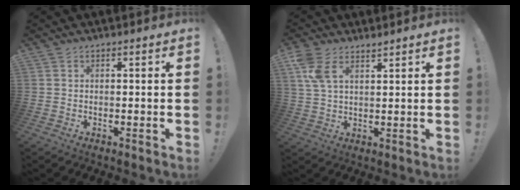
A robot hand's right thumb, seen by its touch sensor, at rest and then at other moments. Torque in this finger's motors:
{"motor_torque": [0.10, 0.16, 0.29, 0.04, 0.06]}